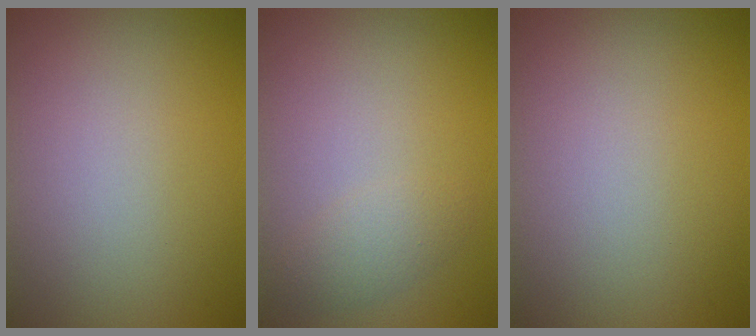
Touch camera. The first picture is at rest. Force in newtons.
{"total": 1.6, "press": 1.6, "slide": 0.1}
{"total": 0.0}